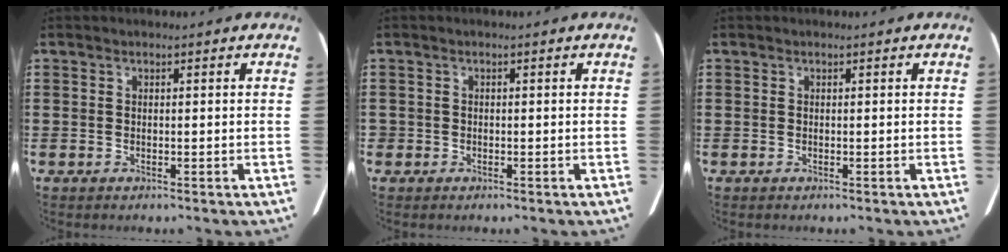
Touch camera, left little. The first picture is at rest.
{"total": 0.7, "force": [-0.3, 0.6, 0.2], "torque": [-0.006, 0.002, -0.008]}
{"total": 0.0}